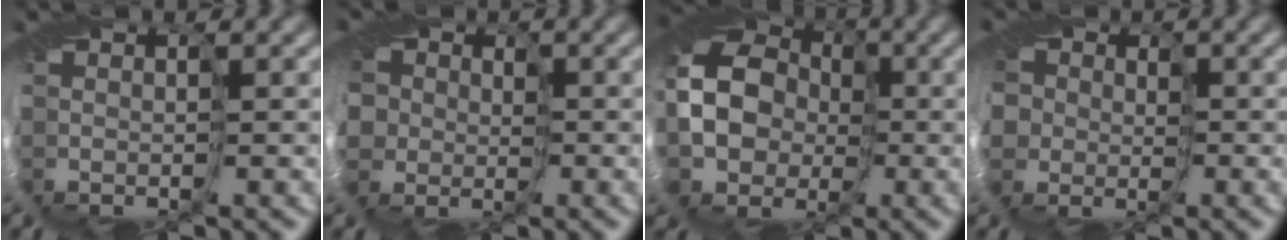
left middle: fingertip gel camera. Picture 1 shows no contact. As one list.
[{"total": 4.6, "force": [0.0, 4.5, 1.2], "torque": [-0.019, 0.000, -0.040]}, {"total": 9.4, "force": [-2.1, 8.0, 4.6], "torque": [-0.080, -0.021, -0.068]}, {"total": 4.4, "force": [0.2, 4.3, 0.9], "torque": [-0.013, -0.002, -0.027]}]